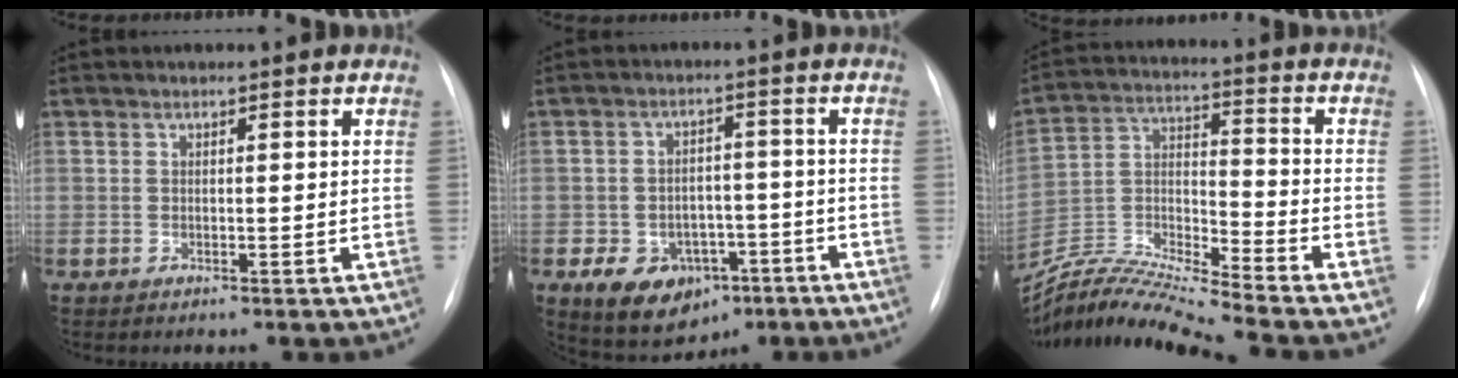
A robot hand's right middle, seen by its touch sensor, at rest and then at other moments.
{"total": 9.8, "force": [-4.9, 6.8, 5.0], "torque": [-0.085, 0.013, -0.065]}
{"total": 13.8, "force": [-13.0, -2.2, 3.9], "torque": [-0.073, 0.013, -0.251]}